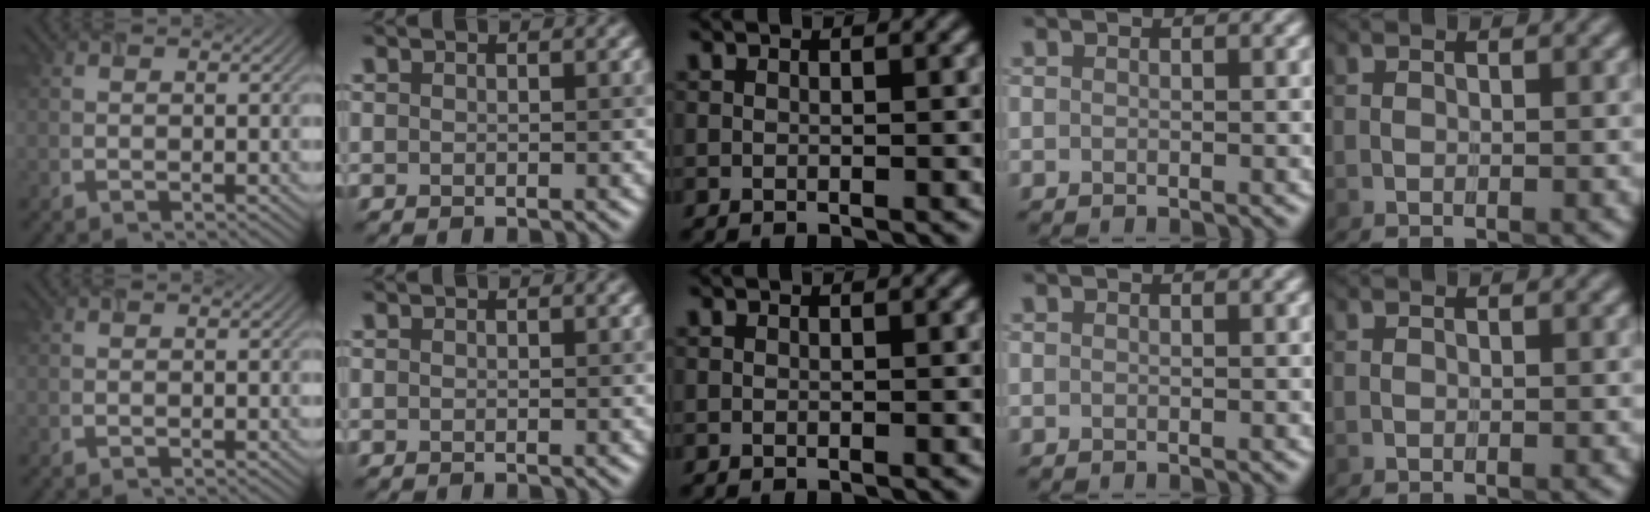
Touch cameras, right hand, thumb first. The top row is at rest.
{}